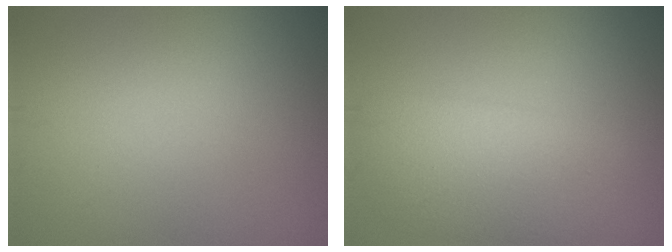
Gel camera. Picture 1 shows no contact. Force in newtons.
{"total": 4.8, "press": 4.8, "slide": 0.1}